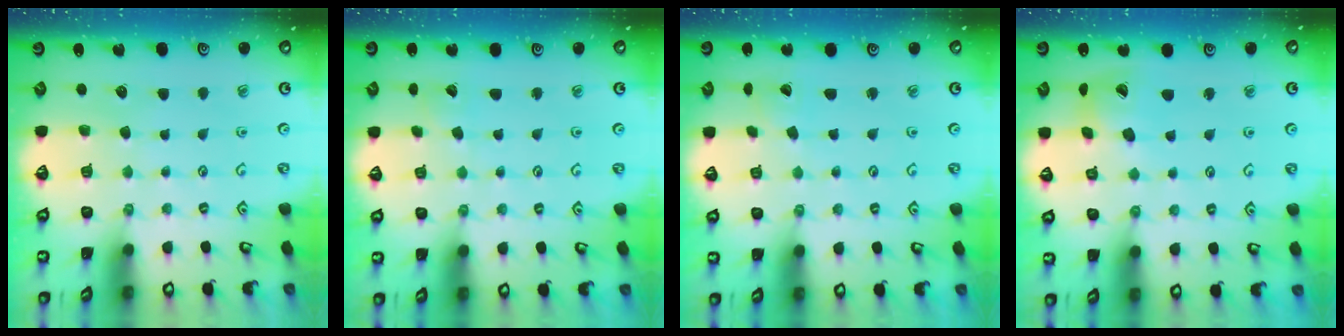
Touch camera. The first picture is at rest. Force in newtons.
{"total": 2.0, "press": 2.0, "slide": 0.1}
{"total": 1.6, "press": 1.6, "slide": 0.1}
{"total": 11.2, "press": 11.1, "slide": 1.5}